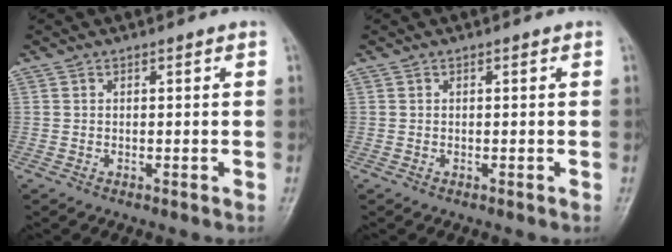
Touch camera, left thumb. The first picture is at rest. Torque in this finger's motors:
{"motor_torque": [0.00, 0.00, 0.00, 0.00, 0.00]}